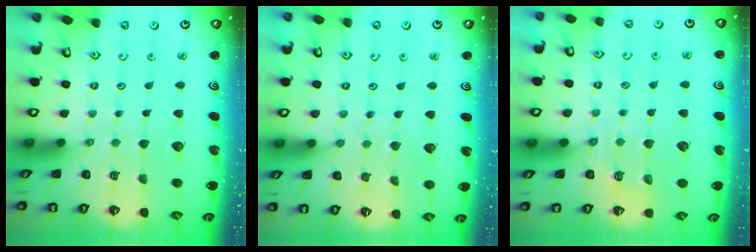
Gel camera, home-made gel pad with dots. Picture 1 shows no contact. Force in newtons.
{"total": 5.9, "press": 5.9, "slide": 0.6}
{"total": 4.8, "press": 4.6, "slide": 1.3}